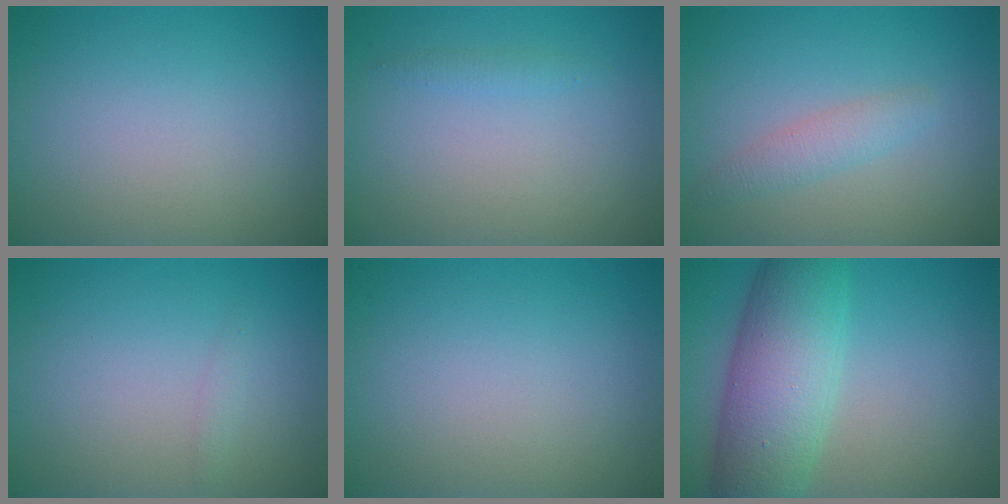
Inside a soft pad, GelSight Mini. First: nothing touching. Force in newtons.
{"total": 0.7, "press": 0.7, "slide": 0.0}
{"total": 1.9, "press": 1.9, "slide": 0.1}
{"total": 0.6, "press": 0.6, "slide": 0.0}
{"total": 0.0}
{"total": 8.9, "press": 8.9, "slide": 0.3}